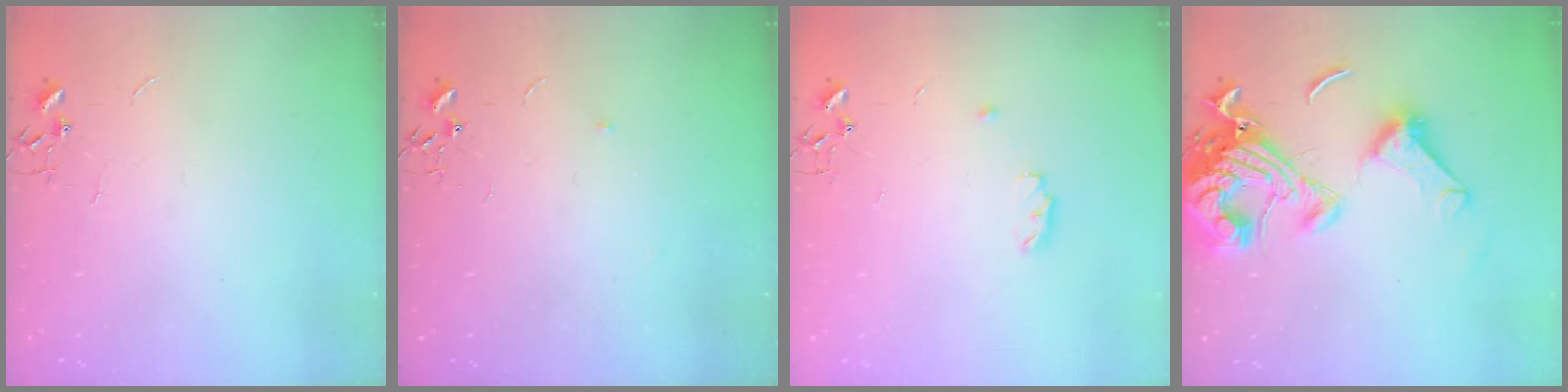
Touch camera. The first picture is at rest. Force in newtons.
{"total": 3.0, "press": 2.9, "slide": 0.5}
{"total": 6.4, "press": 6.3, "slide": 0.8}
{"total": 19.7, "press": 19.6, "slide": 2.2}